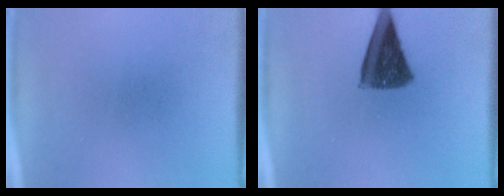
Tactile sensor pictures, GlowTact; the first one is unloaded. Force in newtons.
{"total": 10.0}